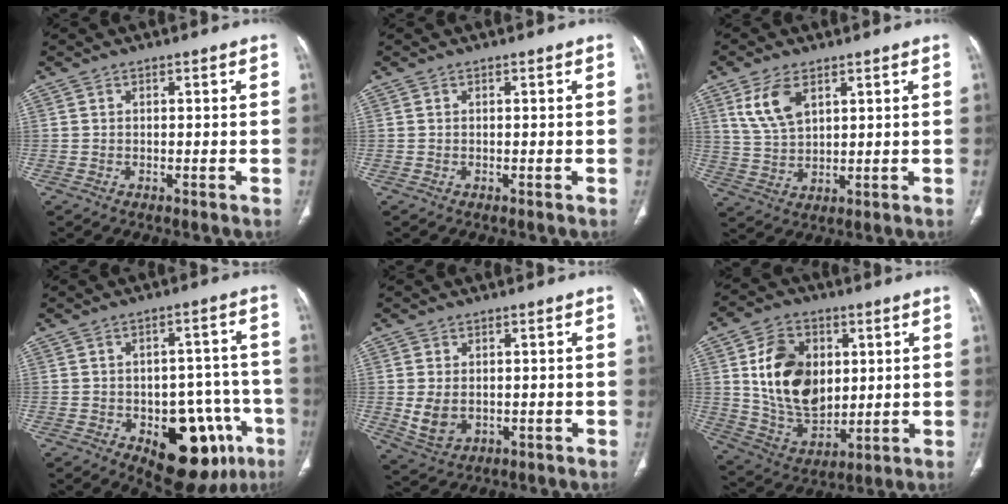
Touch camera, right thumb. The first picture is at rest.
{"total": 0.0}
{"total": 7.8, "force": [3.8, 4.1, 5.4], "torque": [-0.102, -0.011, 0.084]}
{"total": 18.1, "force": [-7.5, 9.8, 13.3], "torque": [-0.115, 0.040, -0.083]}
{"total": 5.7, "force": [-0.2, 4.2, 3.8], "torque": [-0.065, -0.007, 0.011]}
{"total": 16.9, "force": [3.1, 11.8, 11.7], "torque": [-0.161, -0.017, 0.068]}